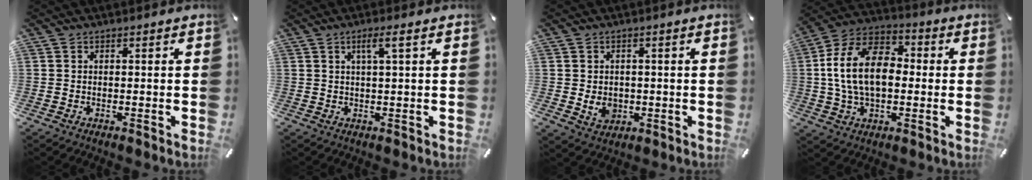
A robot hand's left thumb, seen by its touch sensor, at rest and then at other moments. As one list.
[{"total": 3.9, "force": [1.5, 0.2, 3.7], "torque": [-0.073, 0.000, 0.022]}, {"total": 4.6, "force": [-0.6, 3.9, 2.3], "torque": [-0.031, -0.002, -0.011]}, {"total": 15.9, "force": [0.1, 10.7, 11.8], "torque": [-0.257, 0.013, -0.002]}]